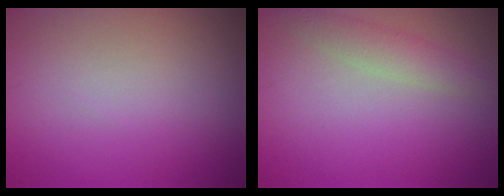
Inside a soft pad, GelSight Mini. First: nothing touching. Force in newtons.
{"total": 2.0, "press": 2.0, "slide": 0.1}